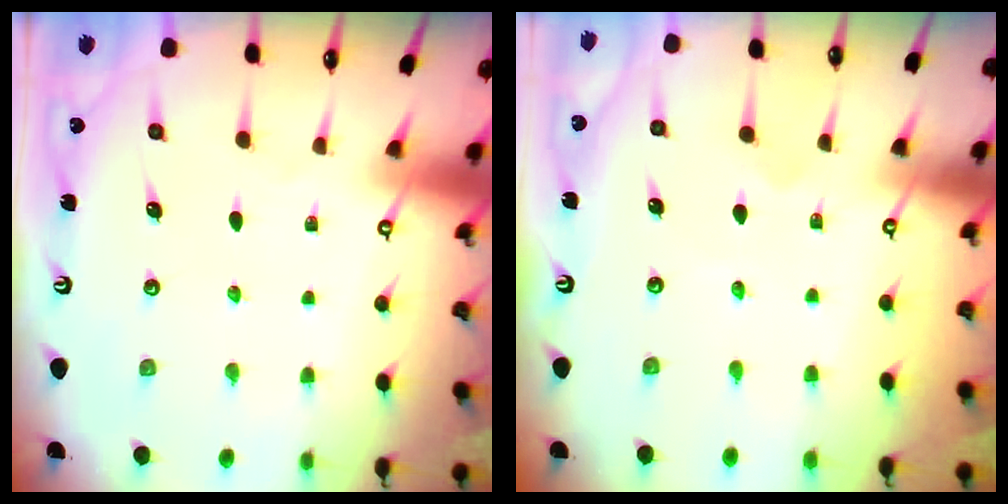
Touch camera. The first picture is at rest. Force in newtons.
{"total": 1.2, "press": 1.1, "slide": 0.2}